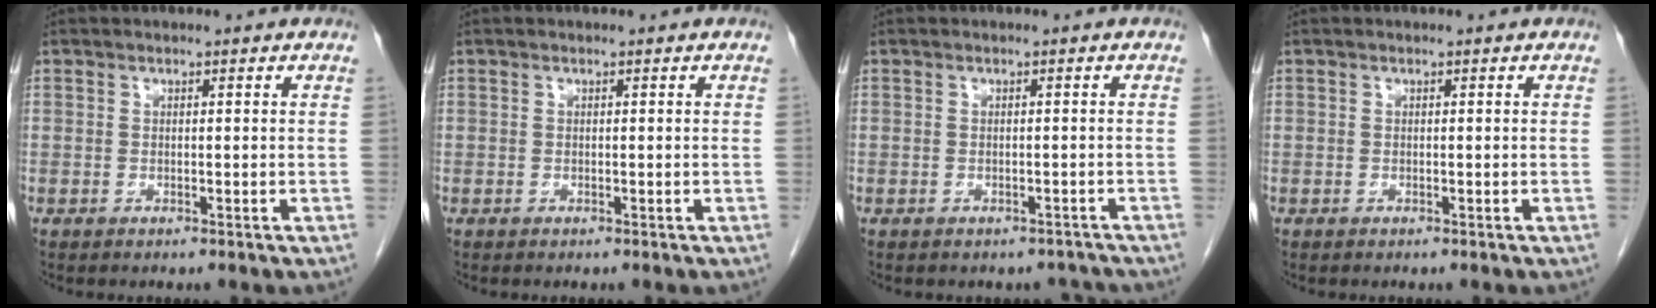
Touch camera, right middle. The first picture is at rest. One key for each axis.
{"total": 0.0}
{"total": 2.9, "fx": -2.5, "fy": 1.4, "fz": 0.1, "tx": 0.002, "ty": 0.009, "tz": -0.030}
{"total": 0.0}